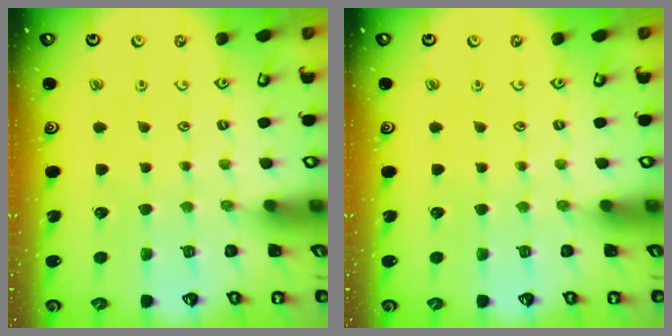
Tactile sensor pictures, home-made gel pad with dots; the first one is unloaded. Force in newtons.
{"total": 0.0}